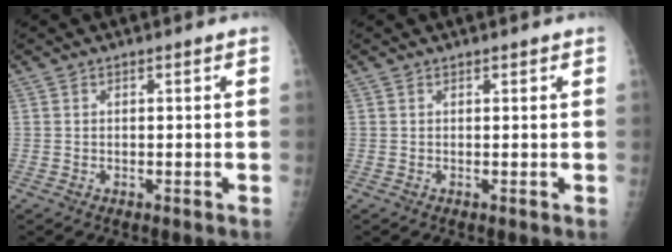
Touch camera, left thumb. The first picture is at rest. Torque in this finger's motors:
{"motor_torque": [0.15, -0.02, -0.14, -0.04, -0.05]}